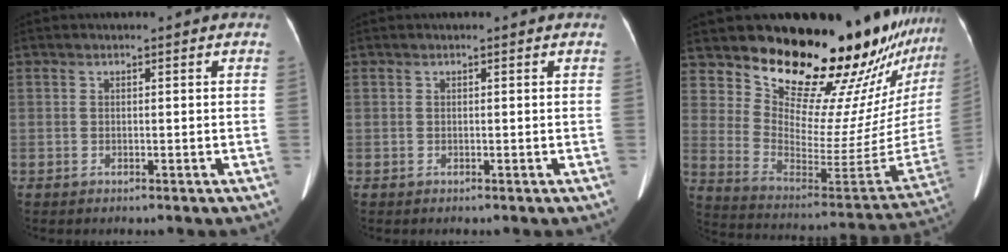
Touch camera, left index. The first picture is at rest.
{"total": 0.0}
{"total": 25.2, "force": [21.4, 5.2, 12.2], "torque": [-0.180, -0.117, 0.298]}